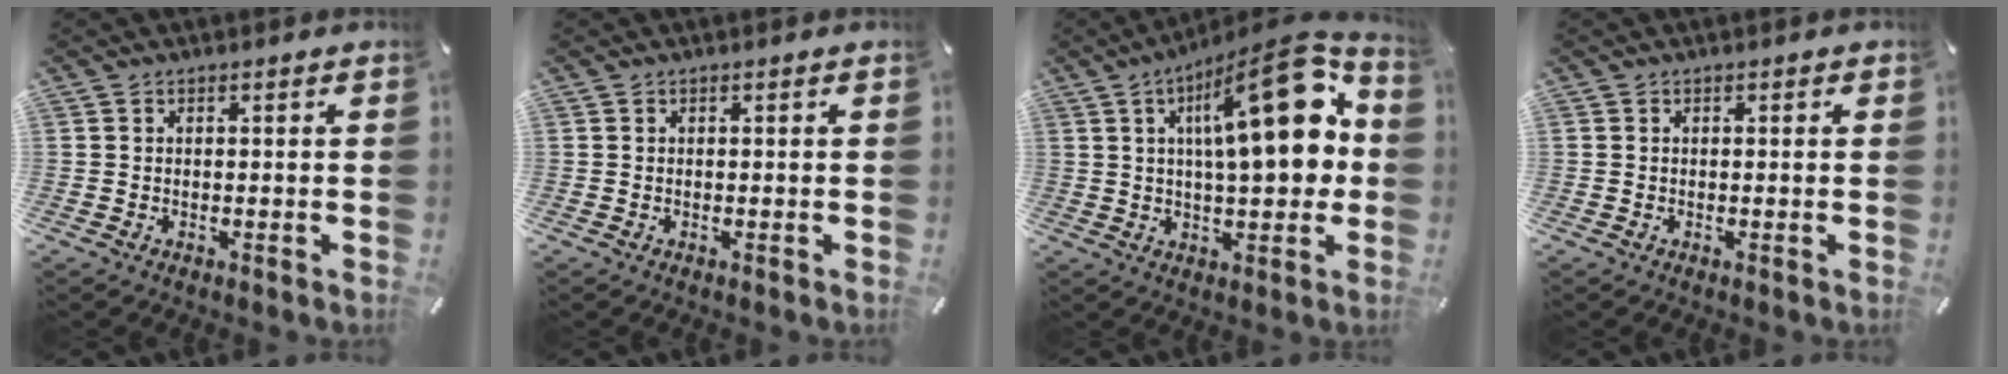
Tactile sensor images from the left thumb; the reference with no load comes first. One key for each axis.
{"total": 0.0}
{"total": 22.0, "fx": 6.4, "fy": 8.0, "fz": 19.4, "tx": -0.271, "ty": -0.029, "tz": 0.092}
{"total": 0.0}